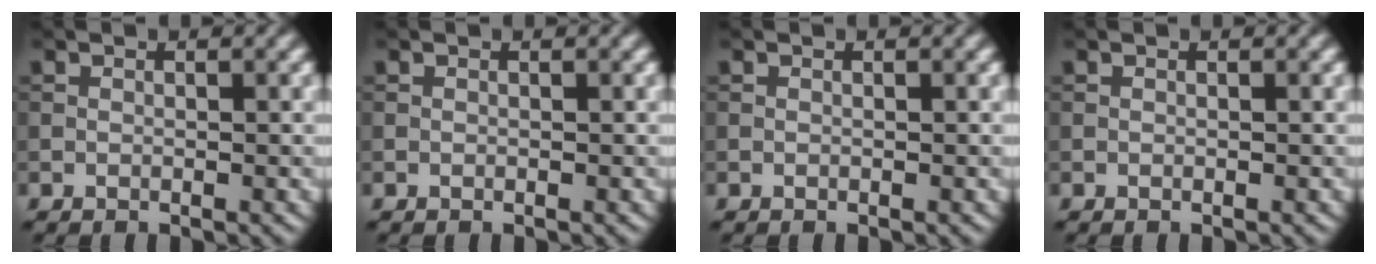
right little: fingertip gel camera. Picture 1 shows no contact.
{"total": 0.0}
{"total": 0.0}
{"total": 0.0}